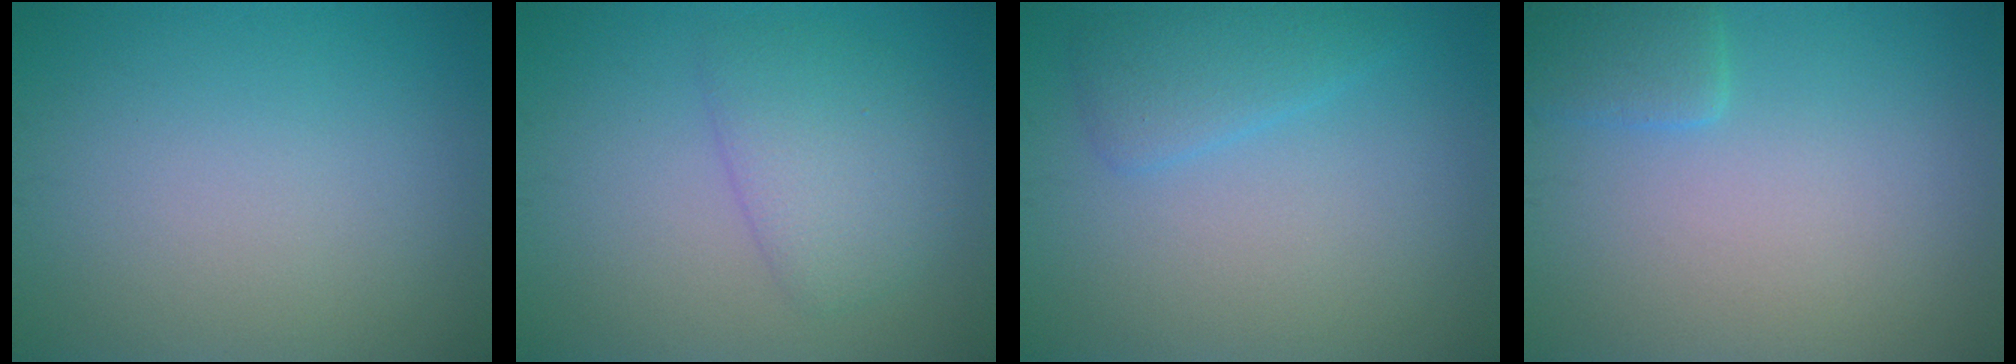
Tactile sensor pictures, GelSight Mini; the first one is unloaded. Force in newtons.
{"total": 3.4, "press": 3.4, "slide": 0.3}
{"total": 2.4, "press": 2.4, "slide": 0.2}
{"total": 2.3, "press": 2.3, "slide": 0.2}